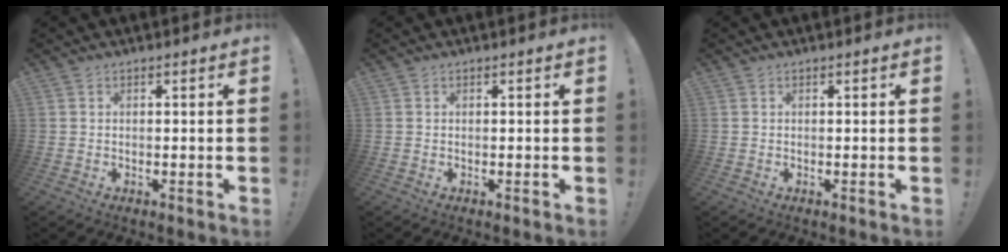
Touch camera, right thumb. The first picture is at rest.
{"total": 0.0}
{"total": 0.0}